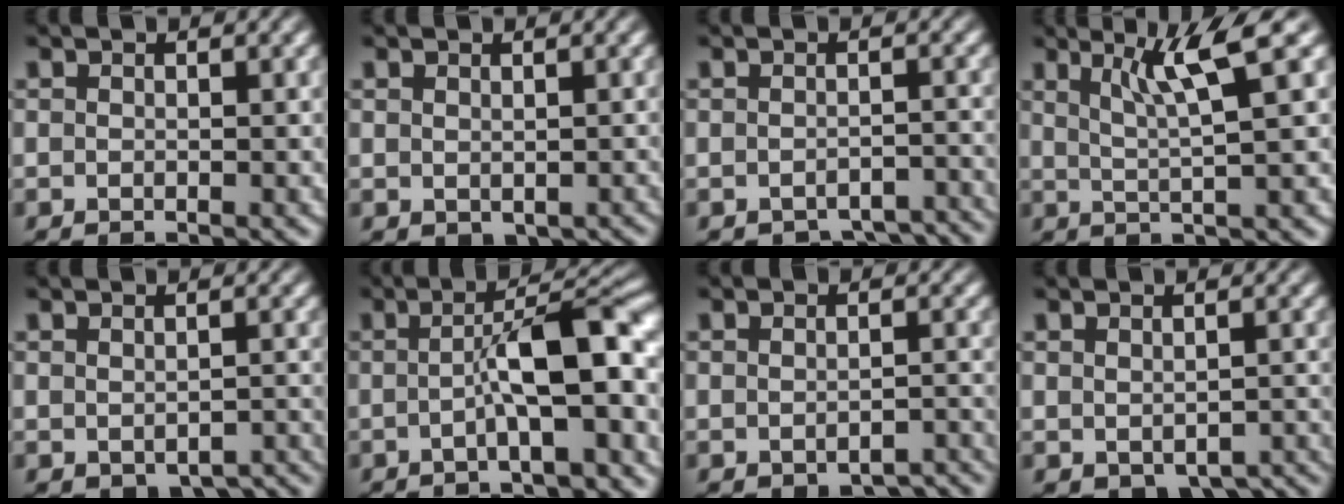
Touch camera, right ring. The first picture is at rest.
{"total": 0.8, "force": [-0.3, 0.6, 0.4], "torque": [0.001, -0.009, 0.009]}
{"total": 6.0, "force": [-5.7, 1.4, 1.2], "torque": [-0.003, -0.018, -0.081]}
{"total": 4.2, "force": [2.0, -0.5, 3.6], "torque": [-0.054, 0.001, 0.038]}
{"total": 5.0, "force": [-4.3, 1.8, 1.9], "torque": [-0.015, -0.021, -0.051]}
{"total": 5.6, "force": [-1.2, 0.6, 5.5], "torque": [-0.082, 0.007, -0.017]}
{"total": 5.1, "force": [-4.5, 1.8, 1.8], "torque": [-0.020, -0.017, -0.059]}
{"total": 5.4, "force": [-4.5, 2.1, 2.2], "torque": [-0.020, -0.025, -0.050]}